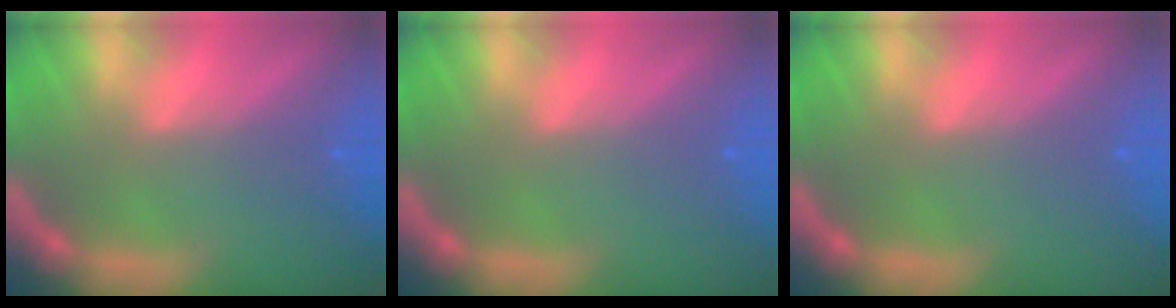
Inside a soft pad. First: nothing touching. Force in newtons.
{"total": 0.0}
{"total": 0.0}